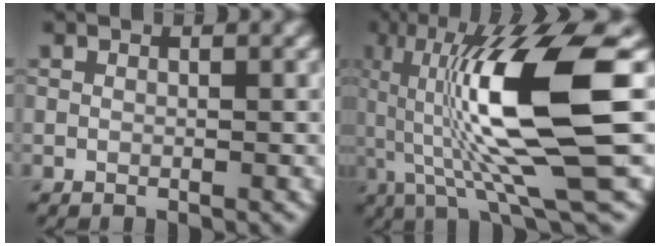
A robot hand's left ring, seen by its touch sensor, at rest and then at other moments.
{"total": 12.9, "force": [0.7, 2.6, 12.6], "torque": [-0.227, 0.006, 0.014]}